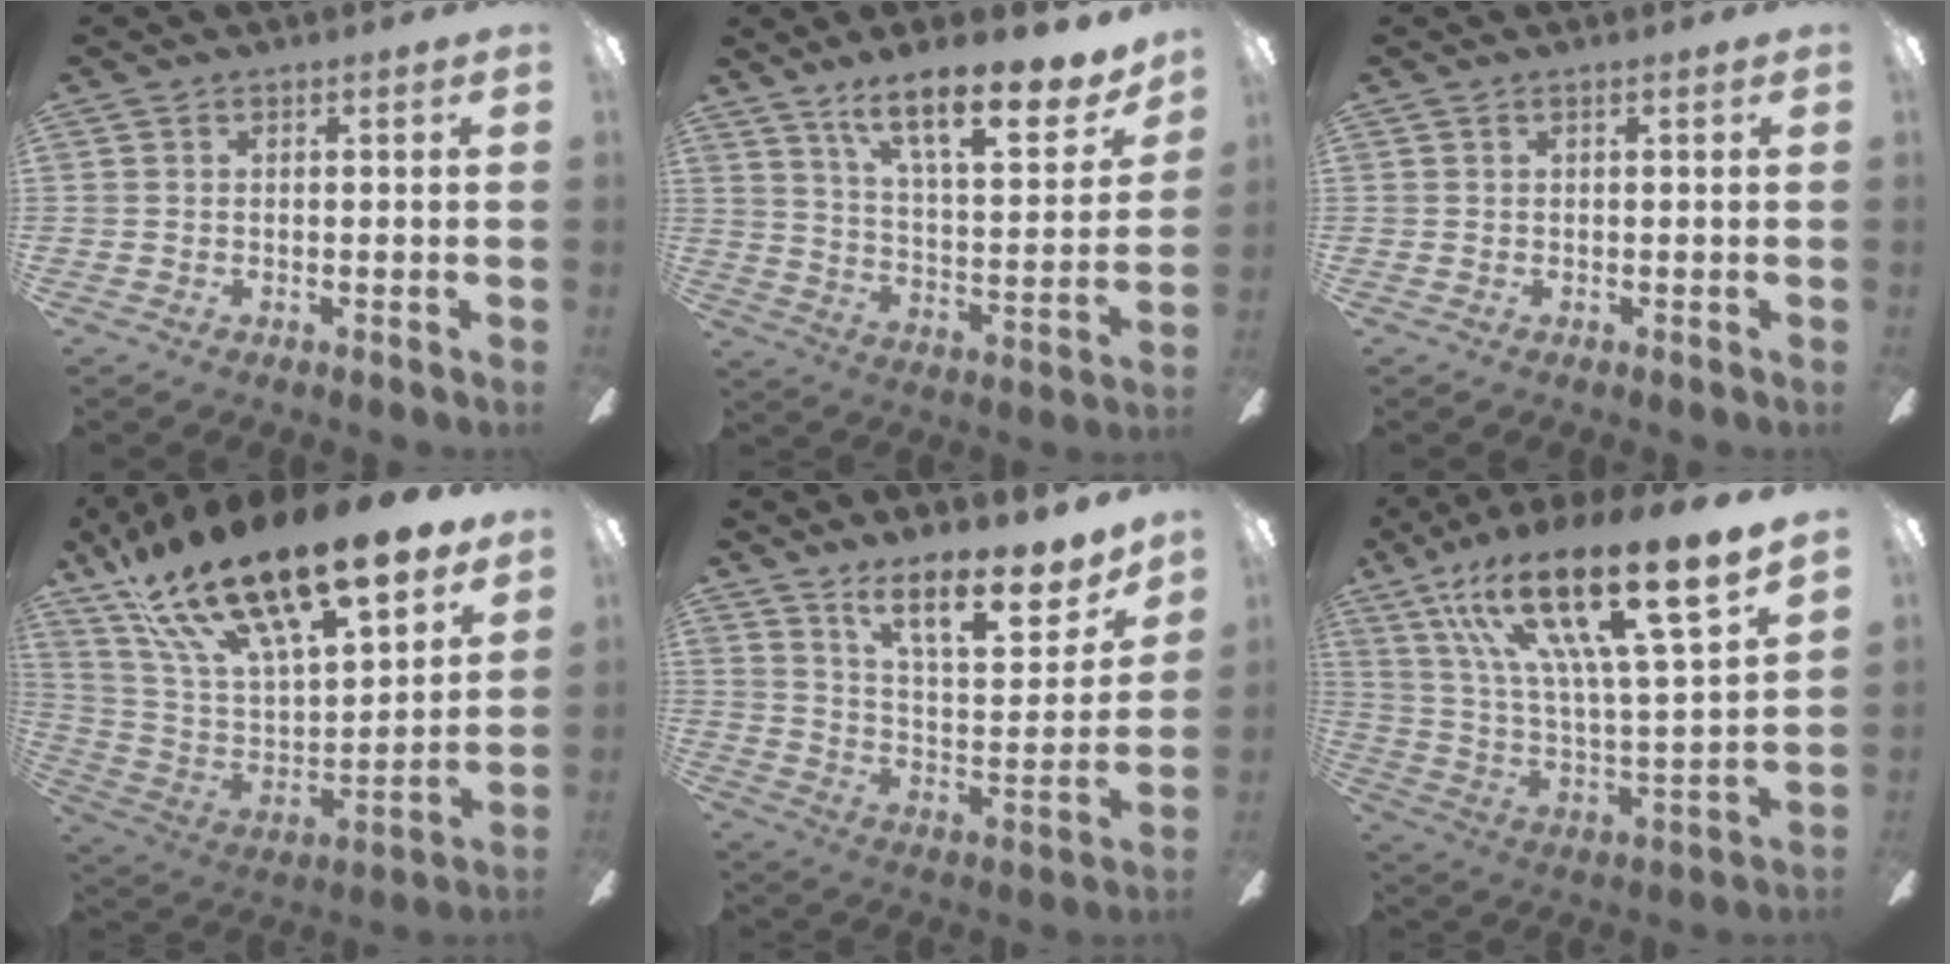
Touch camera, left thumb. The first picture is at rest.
{"total": 18.3, "force": [13.7, 5.3, 11.0], "torque": [-0.165, -0.095, 0.225]}
{"total": 0.0}
{"total": 25.3, "force": [17.7, 8.1, 16.1], "torque": [-0.288, -0.110, 0.300]}
{"total": 17.0, "force": [12.4, 5.1, 10.4], "torque": [-0.150, -0.092, 0.205]}
{"total": 24.7, "force": [15.6, 5.3, 18.4], "torque": [-0.327, -0.090, 0.253]}